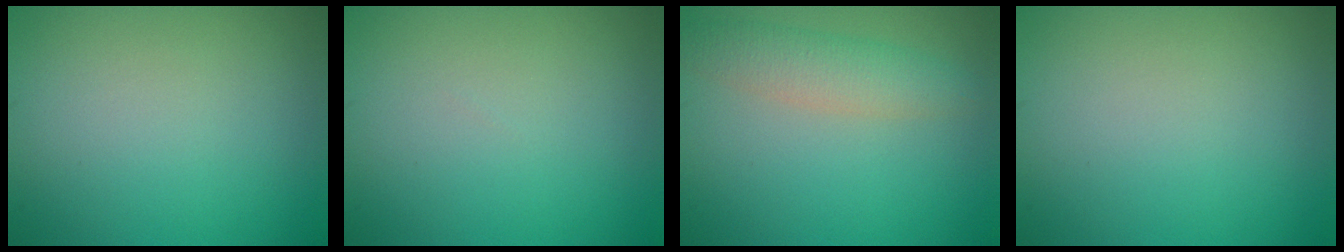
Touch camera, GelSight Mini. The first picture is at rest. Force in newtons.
{"total": 0.0}
{"total": 3.1, "press": 3.1, "slide": 0.1}
{"total": 0.0}